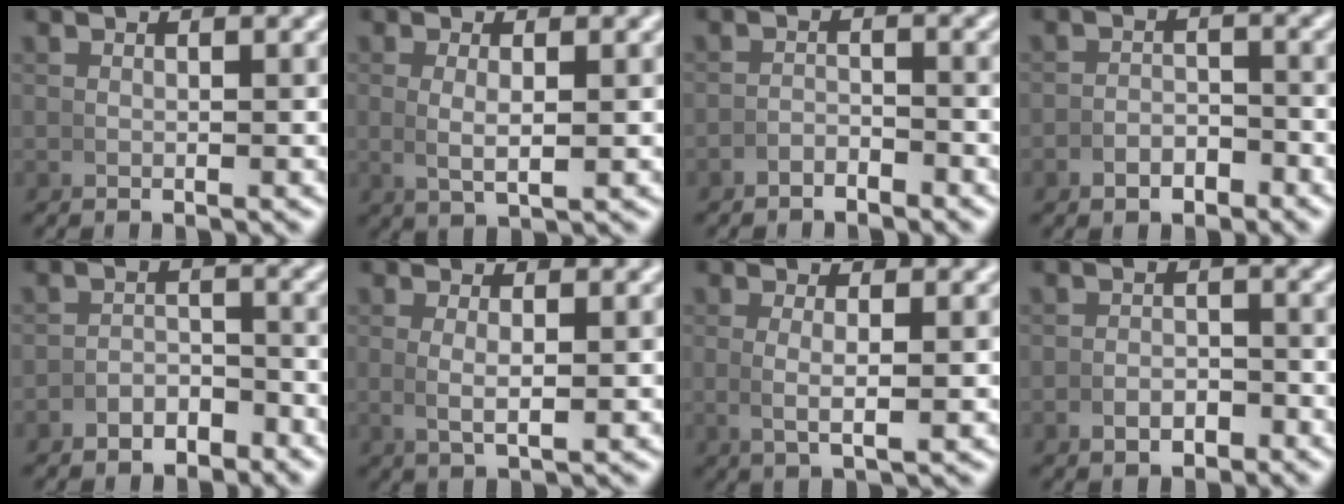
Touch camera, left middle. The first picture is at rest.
{"total": 2.4, "force": [0.4, 0.7, 2.3], "torque": [-0.046, -0.008, 0.016]}
{"total": 2.2, "force": [-2.1, 0.5, 0.2], "torque": [0.001, -0.002, -0.040]}
{"total": 2.6, "force": [-2.2, 1.2, 0.6], "torque": [-0.003, 0.000, -0.041]}
{"total": 3.3, "force": [-2.8, 1.5, 0.6], "torque": [-0.004, 0.002, -0.054]}
{"total": 2.2, "force": [0.3, 0.6, 2.1], "torque": [-0.043, -0.008, 0.014]}
{"total": 2.6, "force": [0.2, 0.5, 2.5], "torque": [-0.051, -0.008, 0.012]}
{"total": 2.2, "force": [-1.6, 1.2, 0.7], "torque": [-0.004, -0.001, -0.030]}